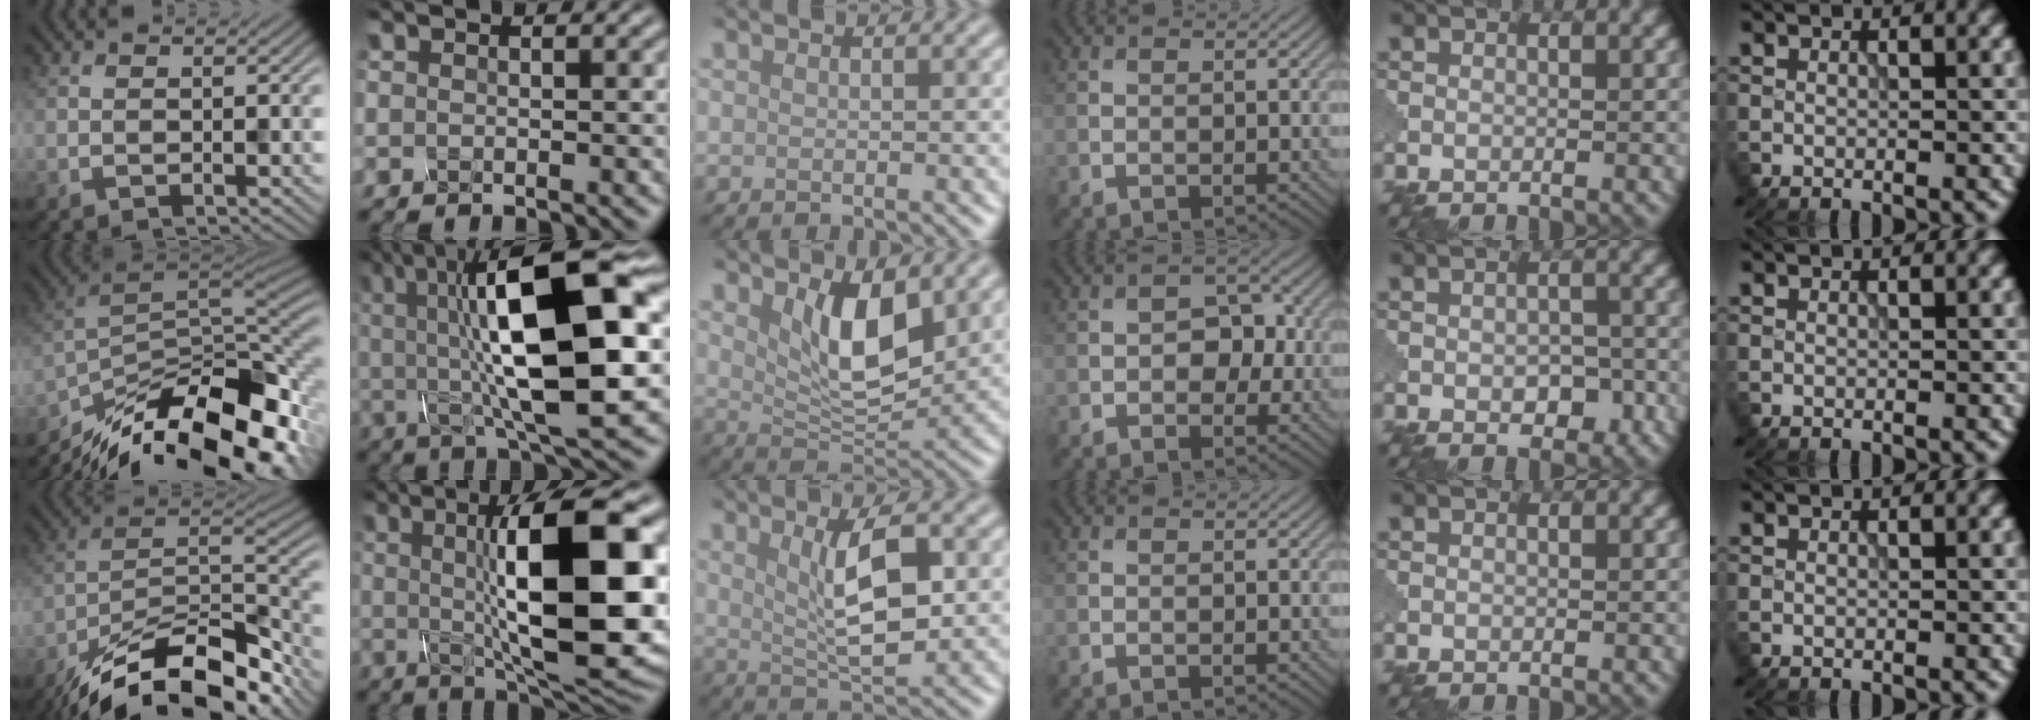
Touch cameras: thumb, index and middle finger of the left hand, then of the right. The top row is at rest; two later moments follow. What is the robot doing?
{"motion": "assemble", "object": "glue stick"}